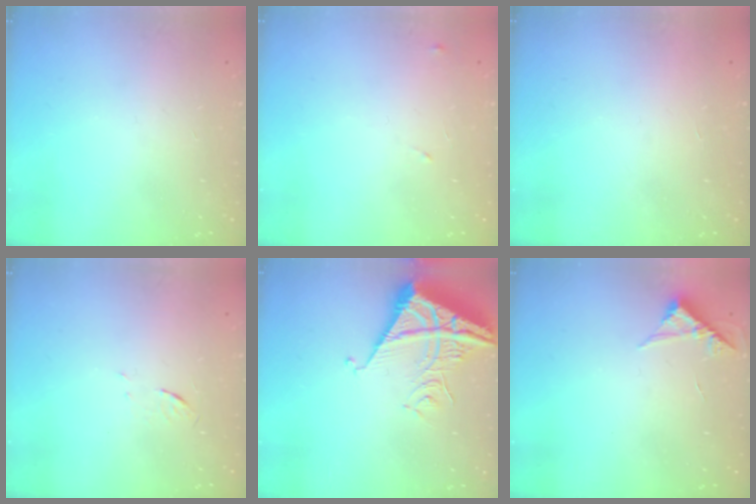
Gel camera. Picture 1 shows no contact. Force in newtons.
{"total": 8.1, "press": 8.1, "slide": 0.6}
{"total": 1.7, "press": 1.7, "slide": 0.1}
{"total": 3.2, "press": 3.0, "slide": 1.3}
{"total": 9.1, "press": 9.1, "slide": 1.0}
{"total": 4.6, "press": 4.6, "slide": 0.3}